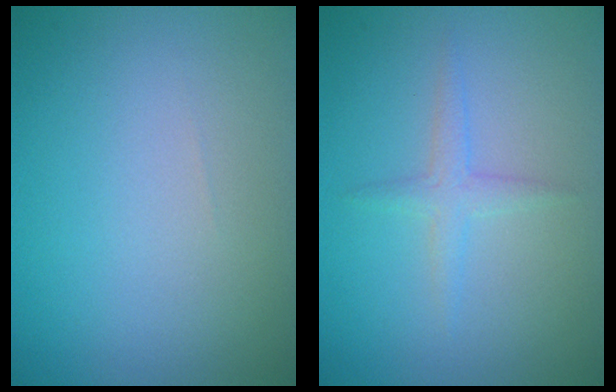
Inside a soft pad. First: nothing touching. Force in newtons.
{"total": 1.5, "press": 1.5, "slide": 0.0}